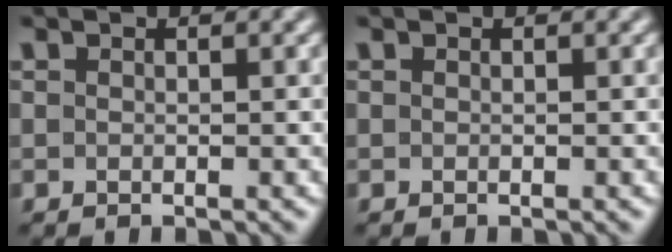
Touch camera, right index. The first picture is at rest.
{"total": 0.0}